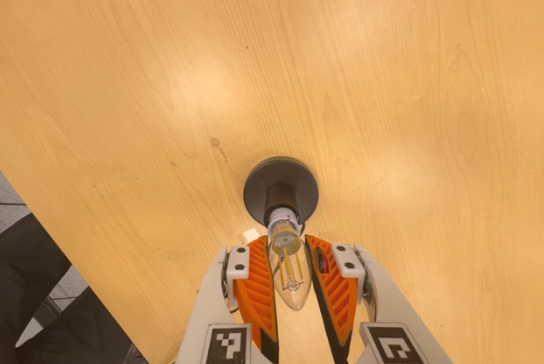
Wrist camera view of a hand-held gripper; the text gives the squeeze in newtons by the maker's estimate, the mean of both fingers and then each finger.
{"total": 12.2, "left": 11.7, "right": 12.6}